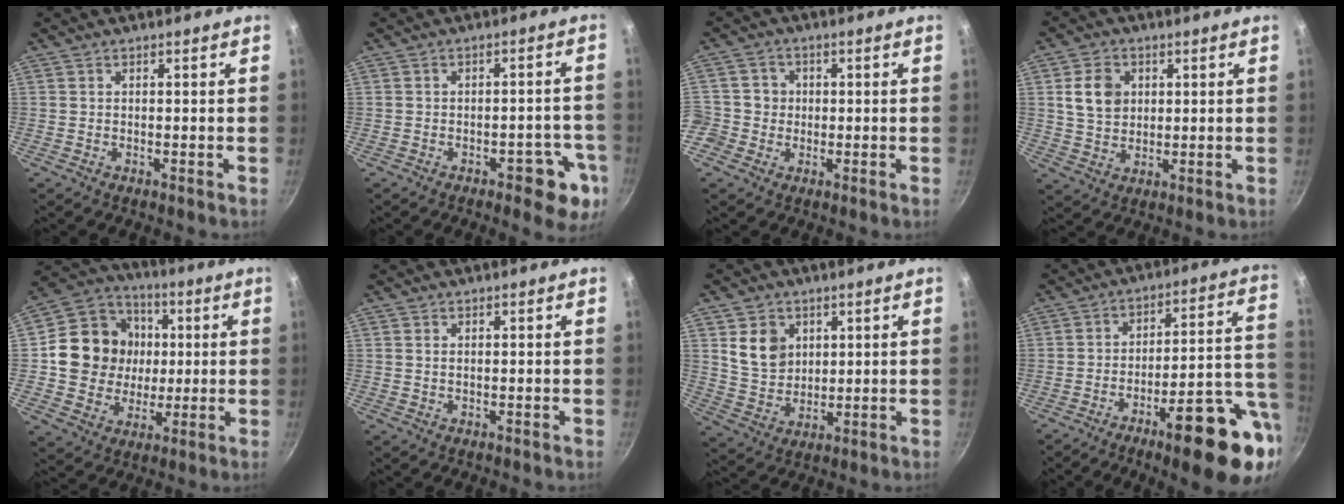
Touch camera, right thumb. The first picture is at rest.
{"total": 8.6, "force": [-3.8, 4.2, 6.5], "torque": [-0.038, 0.028, -0.040]}
{"total": 5.8, "force": [-0.8, 5.6, 1.2], "torque": [0.007, 0.013, -0.024]}
{"total": 7.5, "force": [1.8, 5.9, 4.3], "torque": [-0.059, -0.002, 0.034]}
{"total": 16.9, "force": [1.5, 15.2, 7.2], "torque": [-0.103, 0.017, 0.024]}
{"total": 0.7, "force": [0.2, 0.4, 0.5], "torque": [-0.009, 0.000, 0.004]}
{"total": 8.6, "force": [2.9, 6.9, 4.3], "torque": [-0.053, -0.018, 0.063]}
{"total": 19.8, "force": [-7.1, 4.9, 17.8], "torque": [-0.216, 0.030, -0.098]}